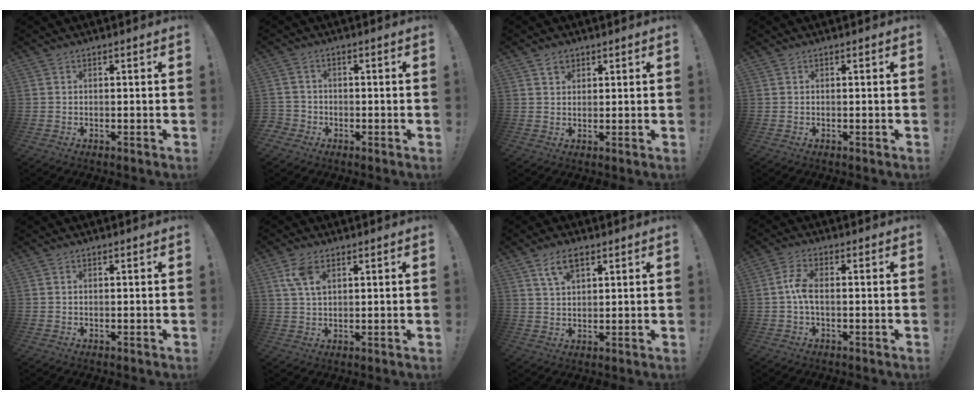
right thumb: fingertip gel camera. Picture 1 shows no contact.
{"total": 3.2, "force": [-1.3, 2.7, 0.9], "torque": [-0.021, 0.004, -0.025]}
{"total": 3.1, "force": [2.0, 2.2, 0.9], "torque": [-0.004, -0.007, 0.033]}
{"total": 0.0}
{"total": 0.0}
{"total": 6.8, "force": [3.1, 3.6, 4.8], "torque": [-0.087, -0.004, 0.059]}
{"total": 7.0, "force": [3.9, 3.5, 4.7], "torque": [-0.086, -0.002, 0.073]}
{"total": 5.7, "force": [-0.1, 2.4, 5.2], "torque": [-0.111, 0.008, -0.002]}